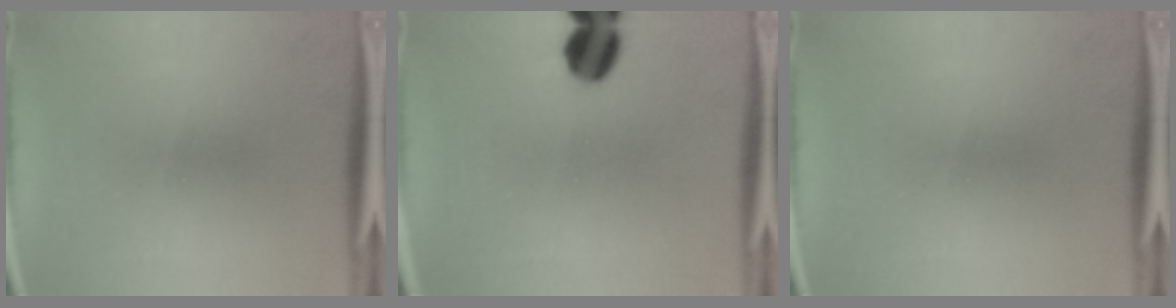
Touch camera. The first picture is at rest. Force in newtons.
{"total": 8.6}
{"total": 0.0}